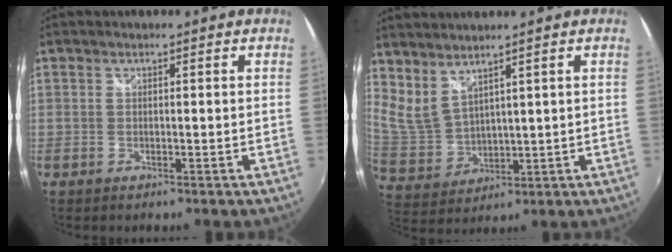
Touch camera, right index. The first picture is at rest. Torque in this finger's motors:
{"motor_torque": [1.17, 0.97, 0.18, 0.04]}